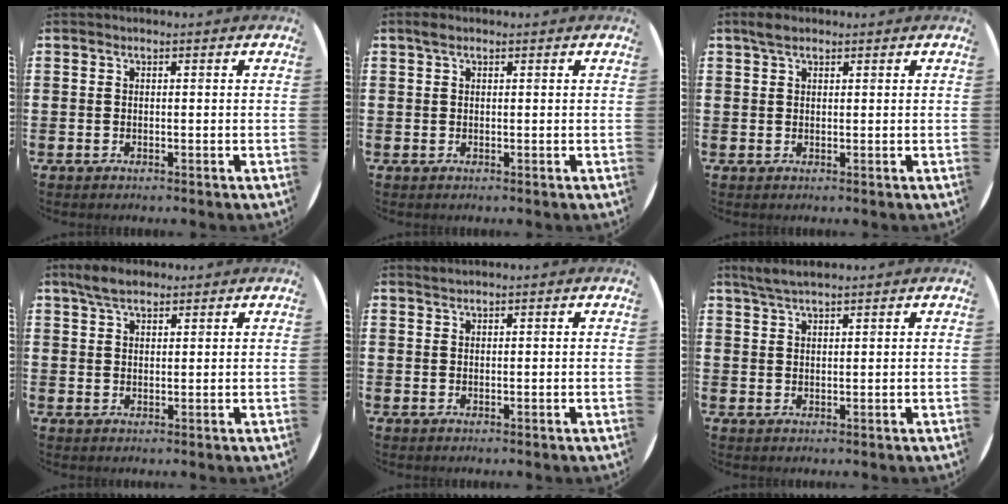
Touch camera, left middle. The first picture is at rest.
{"total": 0.9, "force": [0.6, 0.5, 0.5], "torque": [-0.003, 0.002, 0.008]}
{"total": 2.1, "force": [1.6, 0.9, 1.0], "torque": [-0.014, 0.003, 0.027]}
{"total": 3.8, "force": [3.0, 1.5, 1.7], "torque": [-0.032, 0.003, 0.055]}
{"total": 0.5, "force": [0.5, -0.1, 0.0], "torque": [0.000, 0.000, 0.010]}
{"total": 2.6, "force": [2.2, 0.3, 1.3], "torque": [-0.029, 0.004, 0.041]}